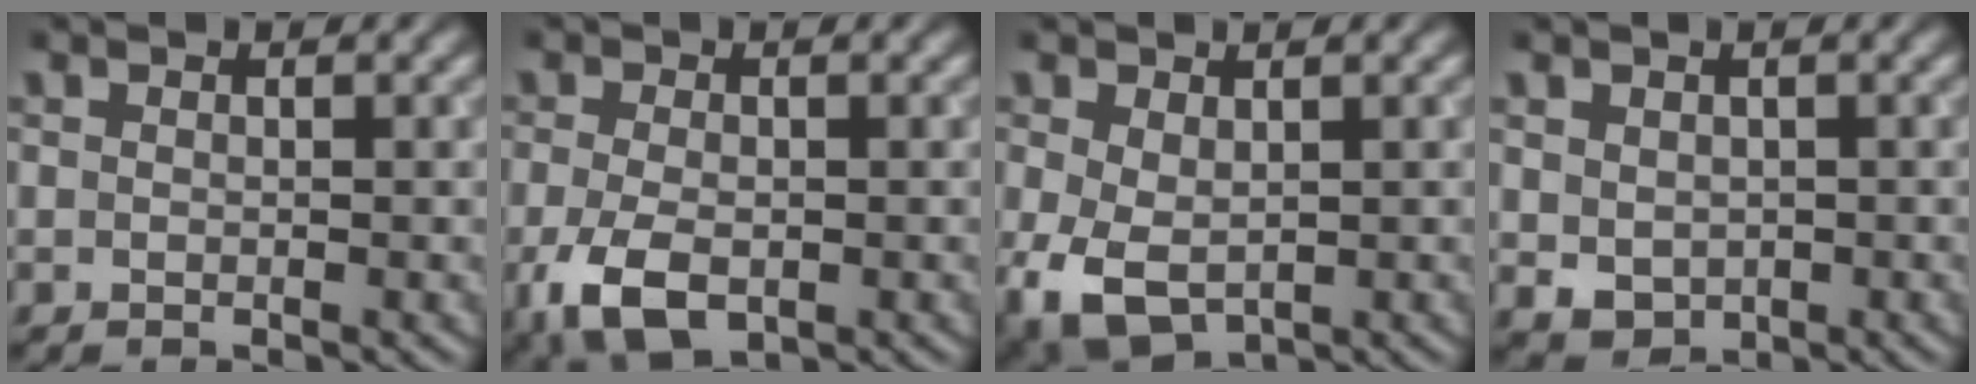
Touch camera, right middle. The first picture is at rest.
{"total": 5.4, "force": [-2.1, 2.9, 4.0], "torque": [-0.090, -0.013, -0.037]}
{"total": 5.3, "force": [-1.0, 3.4, 3.9], "torque": [-0.096, -0.016, -0.011]}
{"total": 2.2, "force": [0.2, 1.9, 1.1], "torque": [-0.025, -0.005, 0.008]}